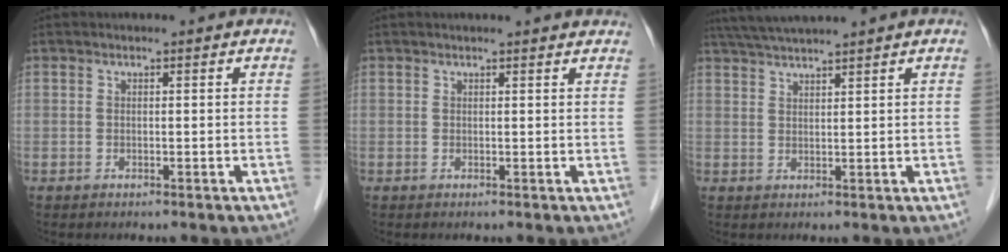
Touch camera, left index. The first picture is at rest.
{"total": 4.9, "force": [4.6, 0.4, 1.5], "torque": [-0.015, 0.011, 0.038]}
{"total": 5.9, "force": [5.2, -1.0, 2.6], "torque": [-0.049, 0.024, 0.096]}